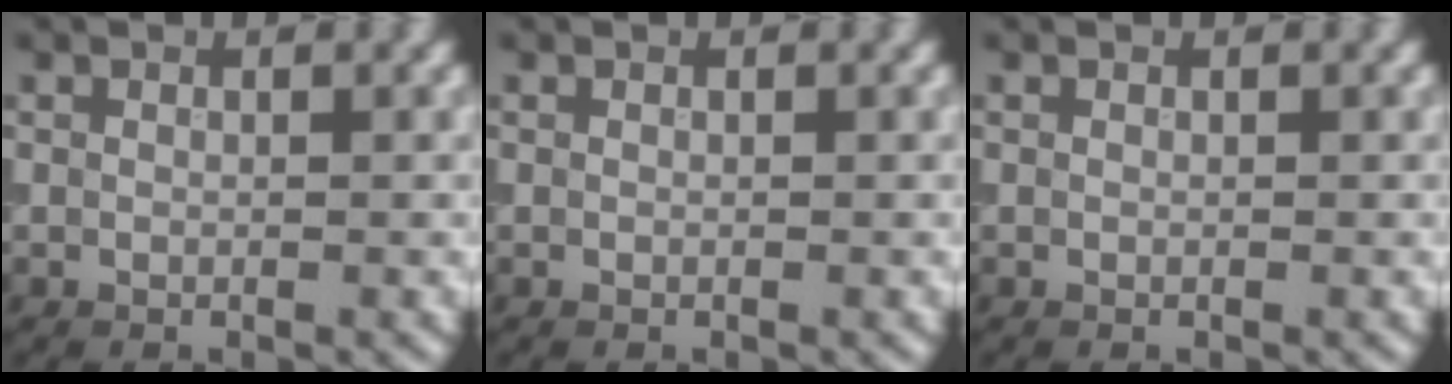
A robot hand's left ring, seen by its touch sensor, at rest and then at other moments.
{"total": 0.0}
{"total": 0.0}